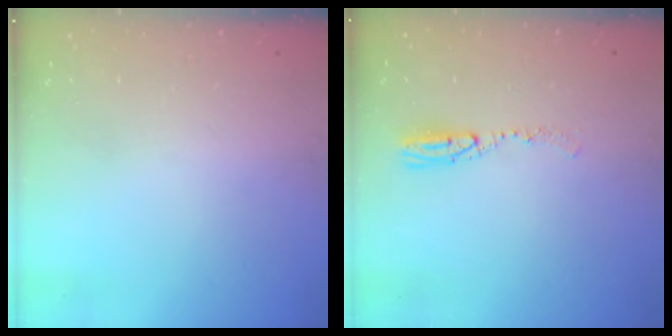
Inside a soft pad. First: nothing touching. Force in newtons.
{"total": 6.3, "press": 6.0, "slide": 1.7}